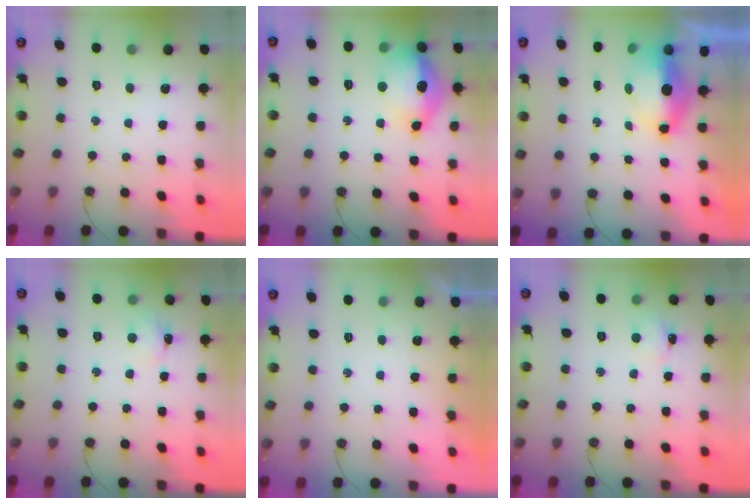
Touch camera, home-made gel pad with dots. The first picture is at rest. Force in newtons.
{"total": 16.0, "press": 15.9, "slide": 1.7}
{"total": 11.1, "press": 9.2, "slide": 6.3}
{"total": 3.6, "press": 3.5, "slide": 0.4}
{"total": 0.0}
{"total": 2.6, "press": 2.6, "slide": 0.4}